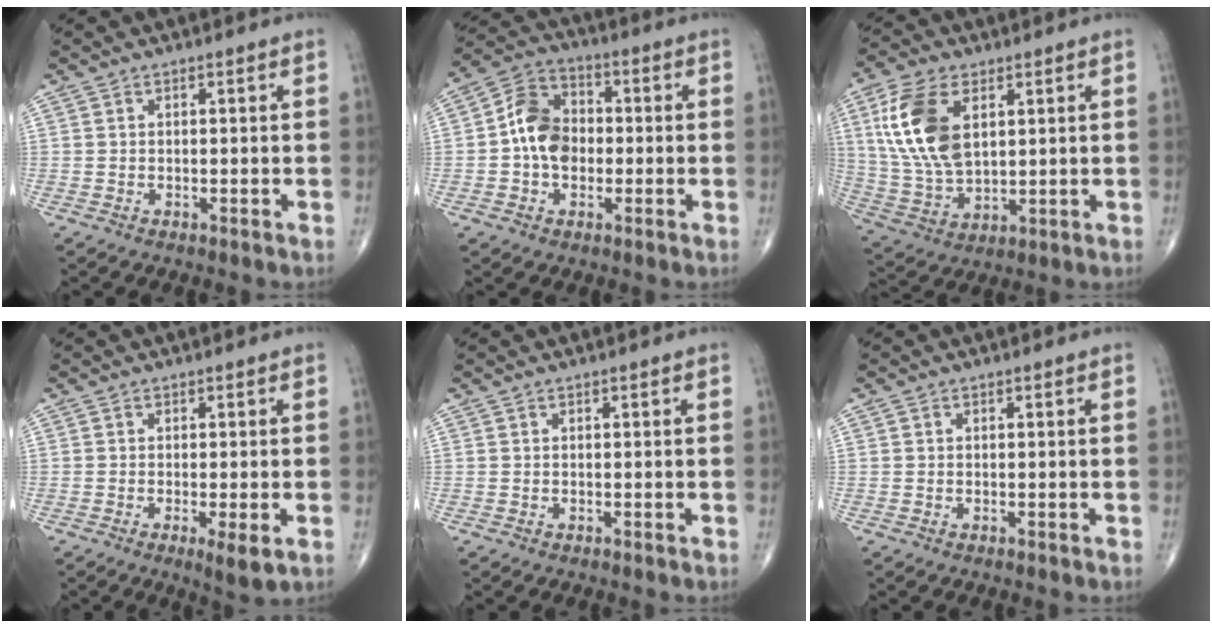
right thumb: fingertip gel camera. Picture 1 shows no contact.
{"total": 10.0, "force": [-0.6, 7.5, 6.6], "torque": [-0.096, 0.029, -0.024]}
{"total": 15.3, "force": [4.6, 8.5, 11.8], "torque": [-0.238, -0.012, 0.096]}
{"total": 4.1, "force": [-1.3, 0.7, 3.8], "torque": [-0.065, -0.014, -0.022]}
{"total": 0.0}
{"total": 0.0}